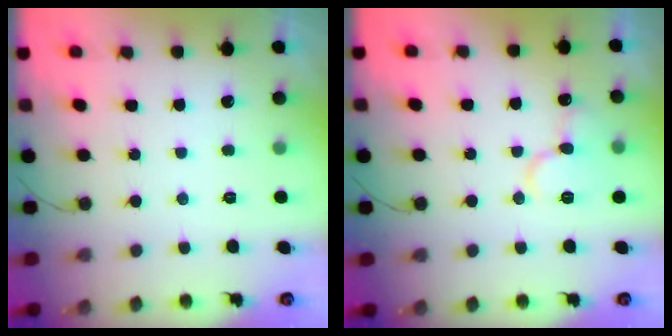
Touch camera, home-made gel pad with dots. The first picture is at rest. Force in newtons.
{"total": 11.0, "press": 10.9, "slide": 1.5}